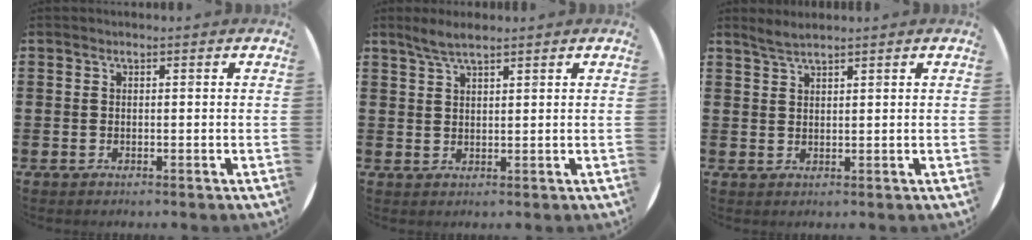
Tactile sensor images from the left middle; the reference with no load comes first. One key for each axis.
{"total": 3.0, "fx": 2.4, "fy": 0.4, "fz": 1.6, "tx": -0.036, "ty": 0.004, "tz": 0.044}
{"total": 1.9, "fx": 1.8, "fy": -0.1, "fz": 0.7, "tx": -0.015, "ty": 0.000, "tz": 0.034}